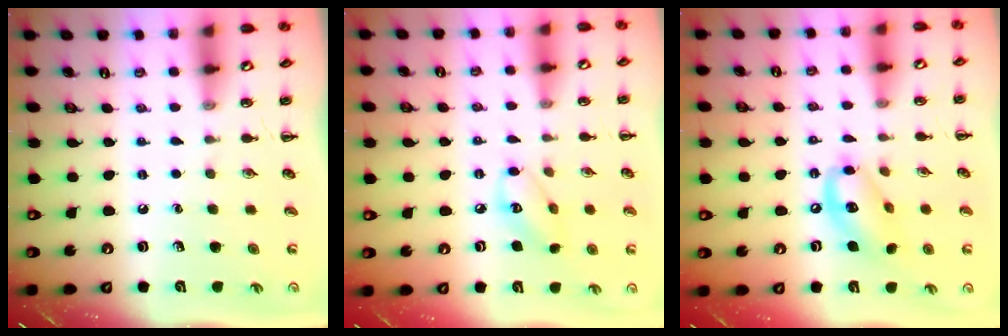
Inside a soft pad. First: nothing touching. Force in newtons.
{"total": 6.6, "press": 6.6, "slide": 0.6}
{"total": 13.4, "press": 13.1, "slide": 2.8}